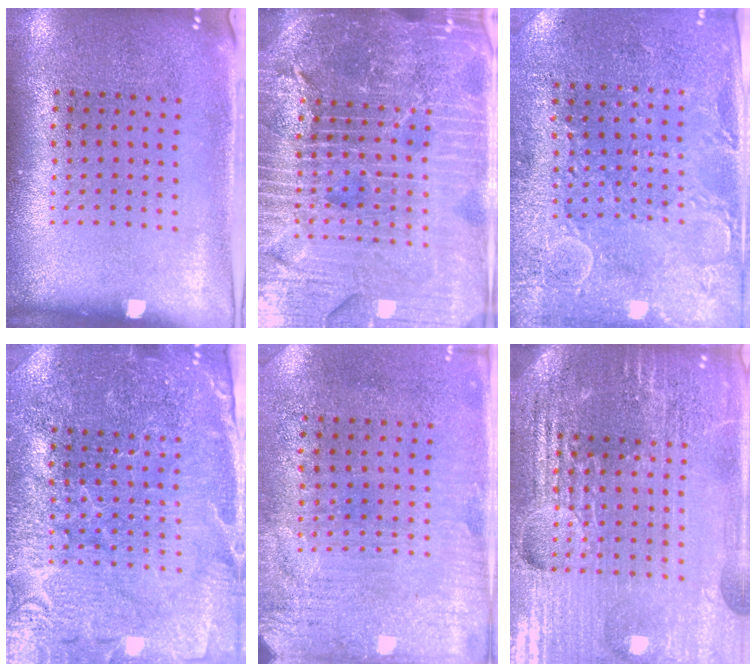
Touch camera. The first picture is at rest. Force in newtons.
{"total": 5.9, "press": 5.3, "slide": 2.8}
{"total": 2.7, "press": 2.6, "slide": 0.7}
{"total": 4.0, "press": 3.8, "slide": 1.3}
{"total": 3.4, "press": 2.8, "slide": 1.9}
{"total": 5.8, "press": 5.2, "slide": 2.6}